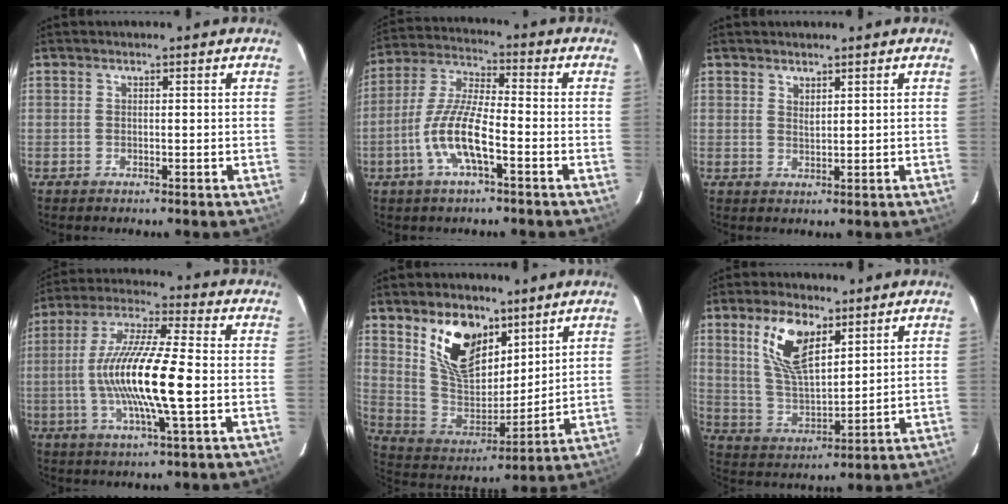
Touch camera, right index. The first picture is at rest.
{"total": 11.2, "force": [-4.4, 2.7, 9.9], "torque": [-0.213, 0.000, -0.086]}
{"total": 1.6, "force": [1.4, 0.5, 0.6], "torque": [-0.009, -0.001, 0.025]}
{"total": 16.2, "force": [-2.2, 1.7, 16.0], "torque": [-0.306, -0.002, -0.044]}
{"total": 15.5, "force": [9.0, 8.5, 9.2], "torque": [-0.178, -0.002, 0.179]}
{"total": 11.6, "force": [5.9, 5.0, 8.6], "torque": [-0.168, 0.008, 0.124]}